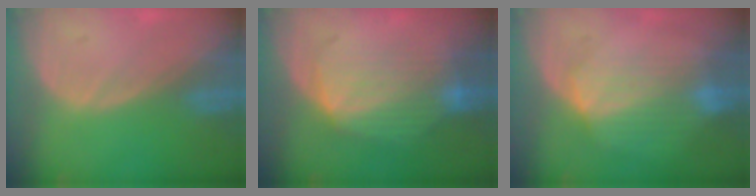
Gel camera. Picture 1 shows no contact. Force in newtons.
{"total": 7.5, "press": 7.3, "slide": 1.7}
{"total": 7.1, "press": 6.4, "slide": 3.1}